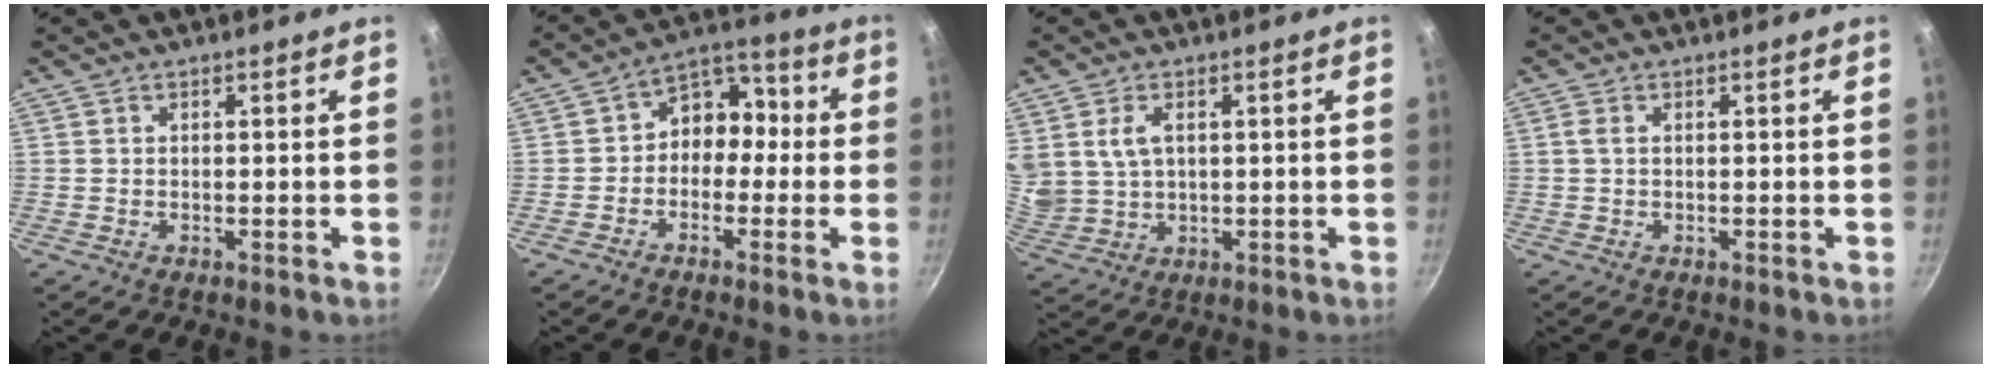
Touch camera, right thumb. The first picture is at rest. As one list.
[{"total": 8.3, "force": [-1.0, 6.7, 4.9], "torque": [-0.017, 0.039, -0.039]}, {"total": 7.1, "force": [2.3, 4.8, 4.8], "torque": [-0.083, -0.012, 0.055]}, {"total": 1.2, "force": [0.3, 0.6, 1.0], "torque": [-0.020, 0.002, 0.003]}]